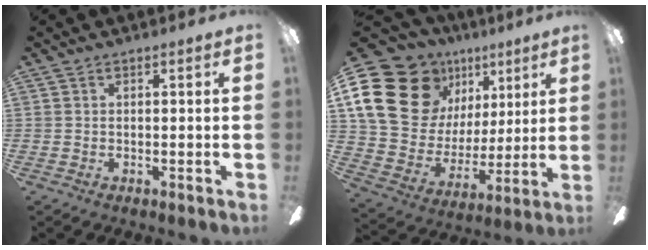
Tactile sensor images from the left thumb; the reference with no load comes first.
{"total": 24.7, "force": [11.7, 17.6, 12.7], "torque": [-0.248, -0.054, 0.232]}